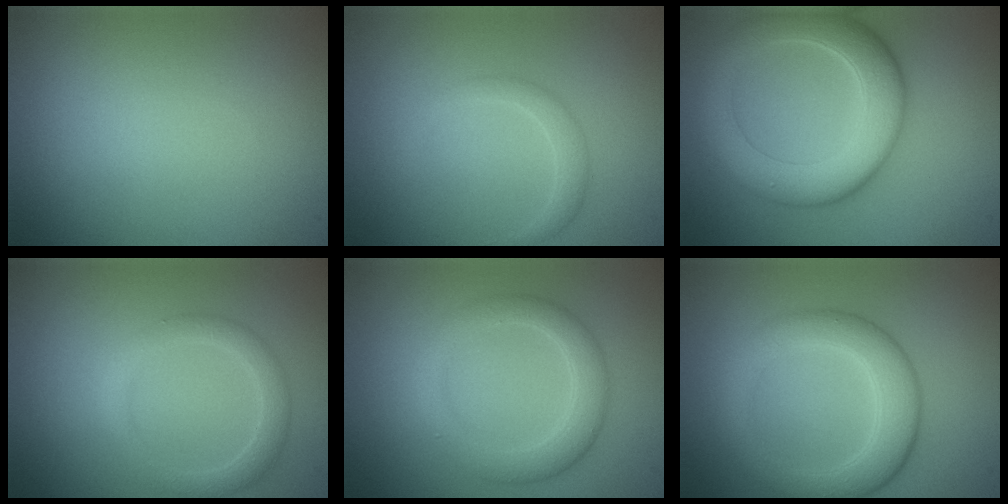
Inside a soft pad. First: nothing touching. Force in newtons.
{"total": 1.6, "press": 1.6, "slide": 0.1}
{"total": 7.4, "press": 7.4, "slide": 0.5}
{"total": 2.5, "press": 2.5, "slide": 0.1}
{"total": 3.6, "press": 3.5, "slide": 0.2}
{"total": 4.8, "press": 4.8, "slide": 0.1}